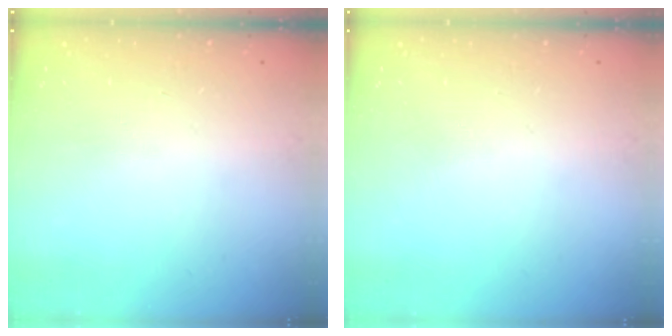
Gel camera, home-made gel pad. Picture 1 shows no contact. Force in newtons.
{"total": 0.0}